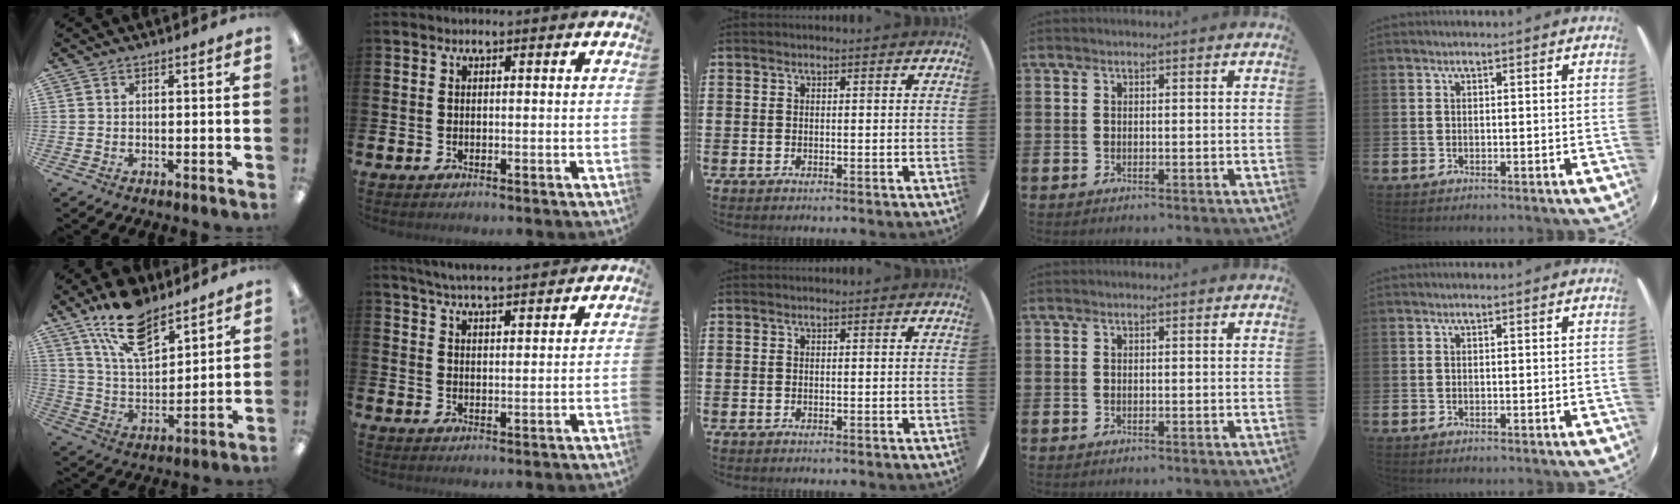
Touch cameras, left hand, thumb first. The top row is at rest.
{"thumb": {"total": 15.8, "force": [11.3, 7.1, 8.4], "torque": [-0.154, -0.052, 0.204]}, "index": {"total": 5.2, "force": [5.1, -0.1, 0.8], "torque": [-0.027, -0.029, 0.091]}}